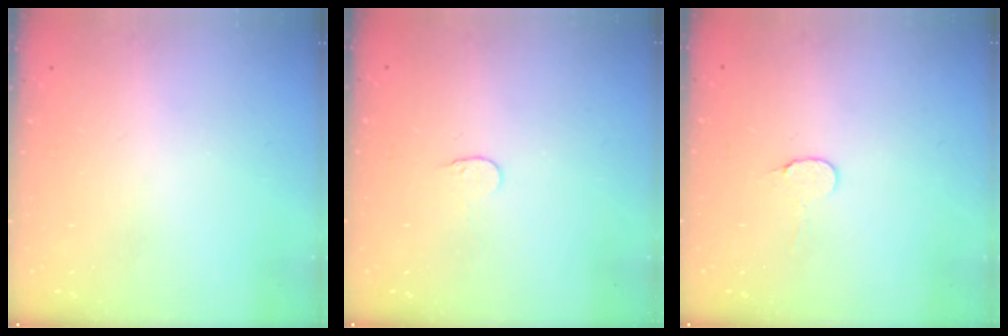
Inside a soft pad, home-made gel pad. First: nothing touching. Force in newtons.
{"total": 3.8, "press": 3.7, "slide": 0.4}
{"total": 4.5, "press": 4.5, "slide": 0.4}